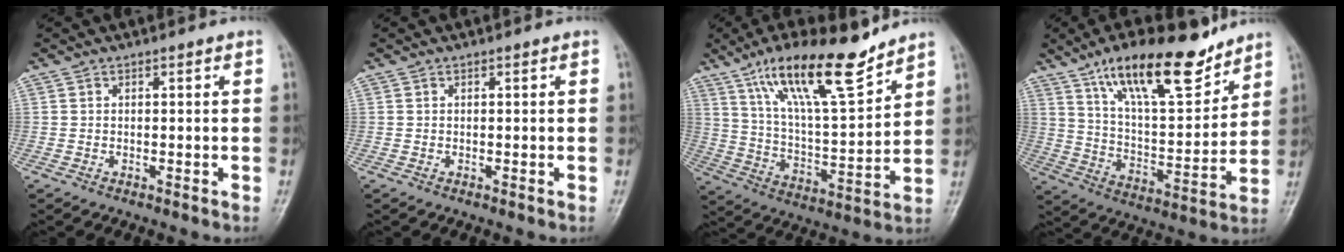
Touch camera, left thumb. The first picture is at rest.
{"total": 0.0}
{"total": 18.6, "force": [12.9, 4.4, 12.6], "torque": [-0.193, -0.063, 0.232]}
{"total": 19.4, "force": [13.4, 6.4, 12.4], "torque": [-0.166, -0.068, 0.233]}